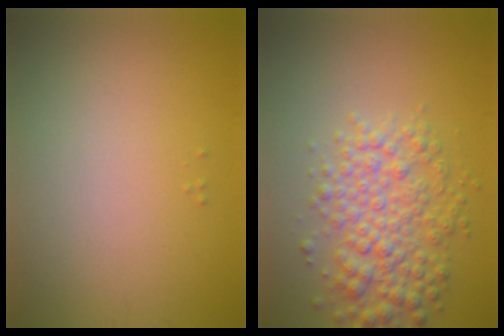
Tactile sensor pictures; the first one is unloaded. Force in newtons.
{"total": 5.1, "press": 5.1, "slide": 0.2}